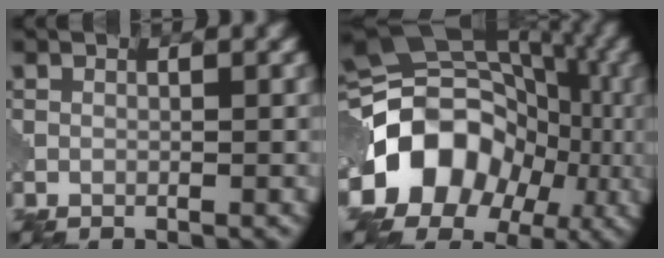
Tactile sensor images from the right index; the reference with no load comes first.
{"total": 15.8, "force": [-4.8, 12.3, 8.7], "torque": [-0.161, 0.014, -0.096]}